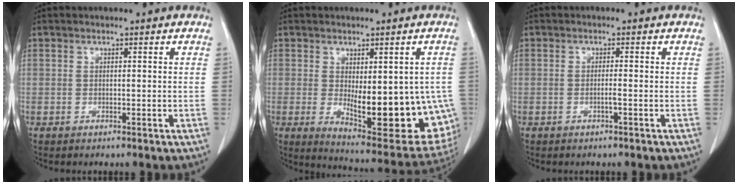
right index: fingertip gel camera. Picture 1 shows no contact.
{"total": 18.1, "force": [-2.9, 6.4, 16.7], "torque": [-0.159, -0.014, -0.014]}
{"total": 1.1, "force": [-0.4, -0.2, 0.9], "torque": [-0.017, 0.000, -0.008]}